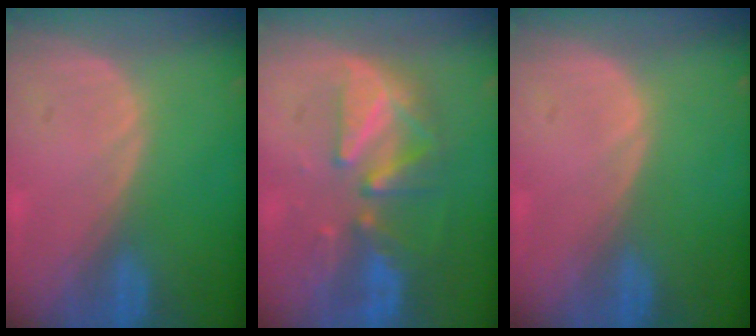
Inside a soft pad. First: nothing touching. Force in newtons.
{"total": 8.6, "press": 8.1, "slide": 2.7}
{"total": 0.0}